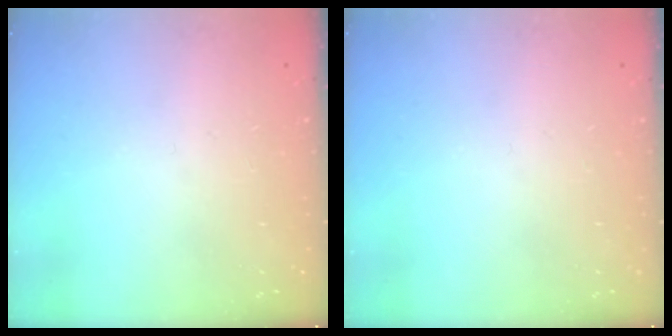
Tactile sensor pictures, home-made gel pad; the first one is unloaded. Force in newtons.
{"total": 0.0}